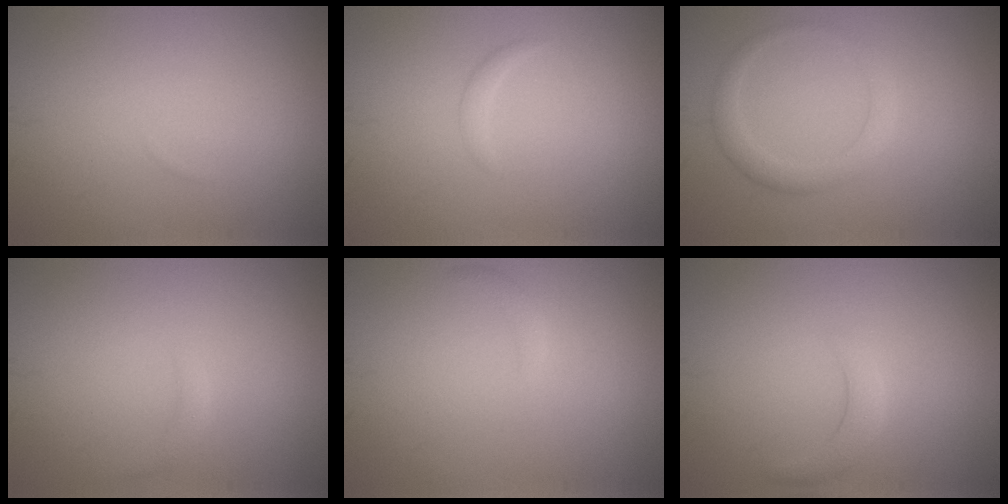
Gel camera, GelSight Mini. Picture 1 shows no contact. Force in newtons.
{"total": 0.7, "press": 0.7, "slide": 0.0}
{"total": 2.2, "press": 2.2, "slide": 0.1}
{"total": 0.8, "press": 0.8, "slide": 0.1}
{"total": 0.8, "press": 0.8, "slide": 0.1}
{"total": 1.9, "press": 1.9, "slide": 0.1}